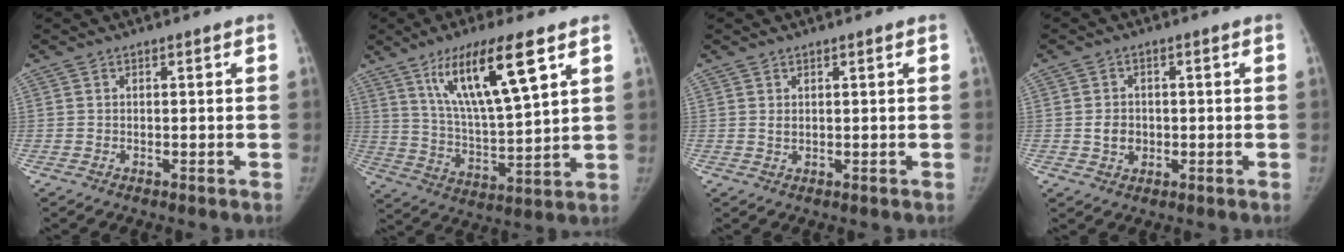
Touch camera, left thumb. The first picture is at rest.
{"total": 17.2, "force": [8.8, 3.6, 14.3], "torque": [-0.246, -0.040, 0.167]}
{"total": 1.3, "force": [0.7, 0.5, 1.0], "torque": [-0.018, -0.004, 0.017]}
{"total": 3.6, "force": [-0.2, 3.1, 1.9], "torque": [-0.020, 0.002, -0.001]}